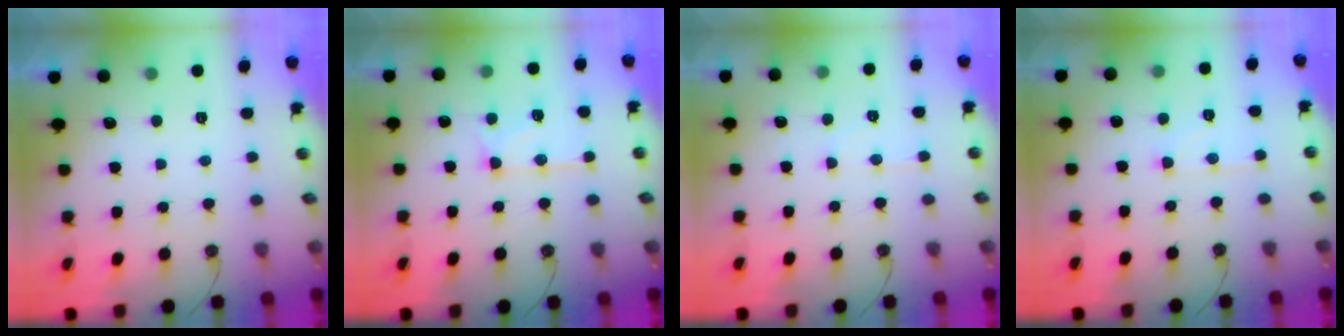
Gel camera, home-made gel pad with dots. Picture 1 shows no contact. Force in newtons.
{"total": 13.8, "press": 13.8, "slide": 1.2}
{"total": 6.2, "press": 6.2, "slide": 0.7}
{"total": 6.9, "press": 6.9, "slide": 0.2}